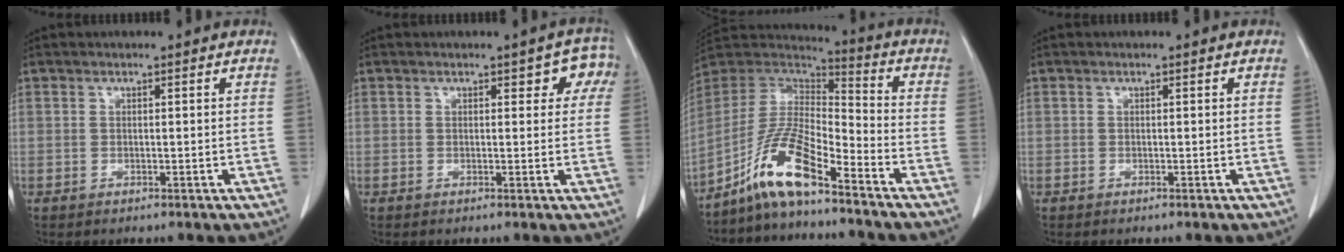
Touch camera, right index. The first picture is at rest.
{"total": 3.7, "force": [1.6, 2.1, 2.5], "torque": [-0.008, 0.011, 0.009]}
{"total": 11.9, "force": [-8.3, 1.5, 8.4], "torque": [-0.176, 0.009, -0.158]}
{"total": 0.0}